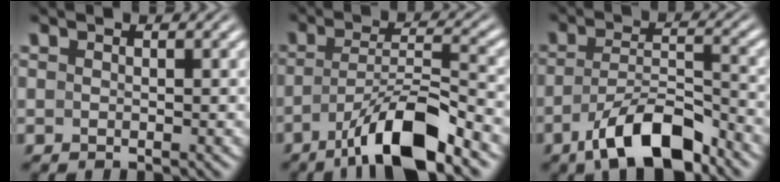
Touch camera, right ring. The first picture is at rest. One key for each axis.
{"total": 6.9, "fx": -3.6, "fy": 1.4, "fz": 5.7, "tx": -0.081, "ty": -0.018, "tz": -0.052}
{"total": 6.3, "fx": -4.2, "fy": 2.0, "fz": 4.3, "tx": -0.059, "ty": -0.014, "tz": -0.062}